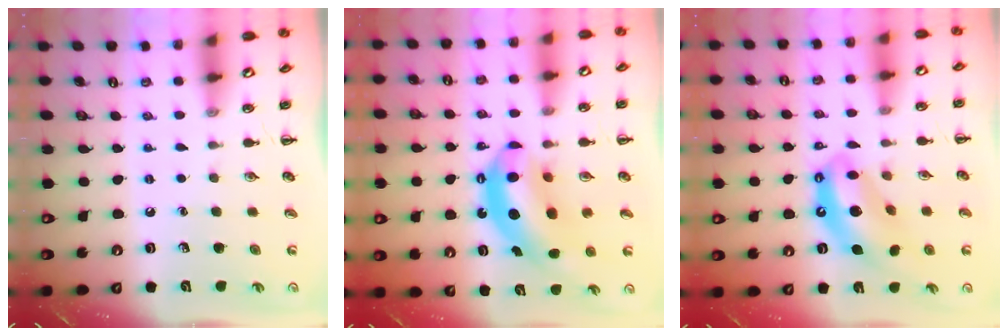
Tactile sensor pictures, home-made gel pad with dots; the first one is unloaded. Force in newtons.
{"total": 12.6, "press": 12.2, "slide": 3.3}
{"total": 11.5, "press": 11.1, "slide": 3.1}